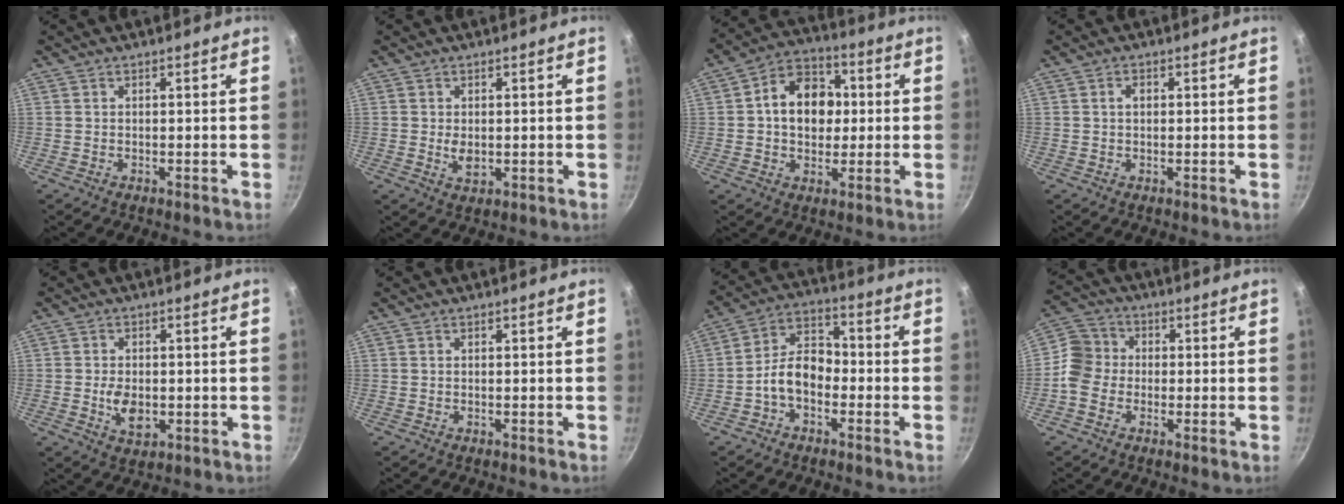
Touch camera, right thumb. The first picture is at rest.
{"total": 3.0, "force": [0.0, 2.0, 2.3], "torque": [-0.040, -0.007, 0.003]}
{"total": 13.0, "force": [1.2, 9.9, 8.4], "torque": [-0.092, 0.018, 0.003]}
{"total": 1.8, "force": [0.3, 1.2, 1.2], "torque": [-0.015, 0.005, 0.004]}
{"total": 5.7, "force": [-0.9, 3.6, 4.3], "torque": [-0.069, -0.003, -0.010]}
{"total": 0.0}
{"total": 8.9, "force": [-2.7, 6.0, 6.0], "torque": [-0.076, 0.042, -0.065]}
{"total": 7.8, "force": [-1.3, 6.7, 3.8], "torque": [-0.048, 0.021, -0.049]}